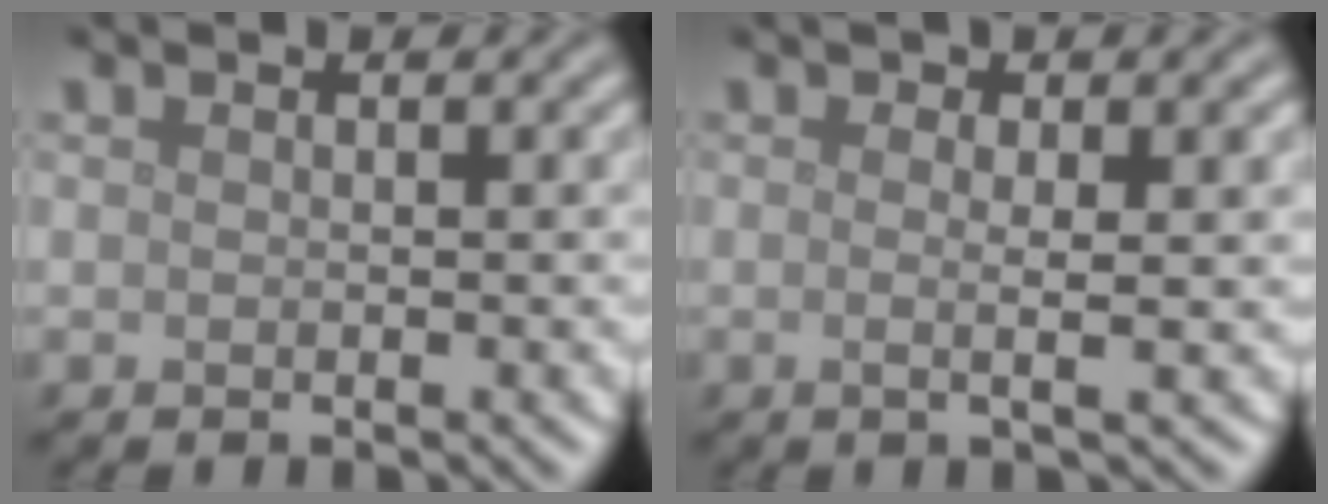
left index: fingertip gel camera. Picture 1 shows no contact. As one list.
[{"total": 3.7, "force": [0.5, 1.1, 3.5], "torque": [-0.037, 0.001, -0.010]}]